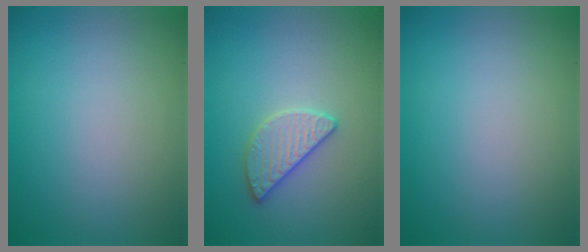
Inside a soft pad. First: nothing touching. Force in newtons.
{"total": 2.6, "press": 2.6, "slide": 0.4}
{"total": 0.0}